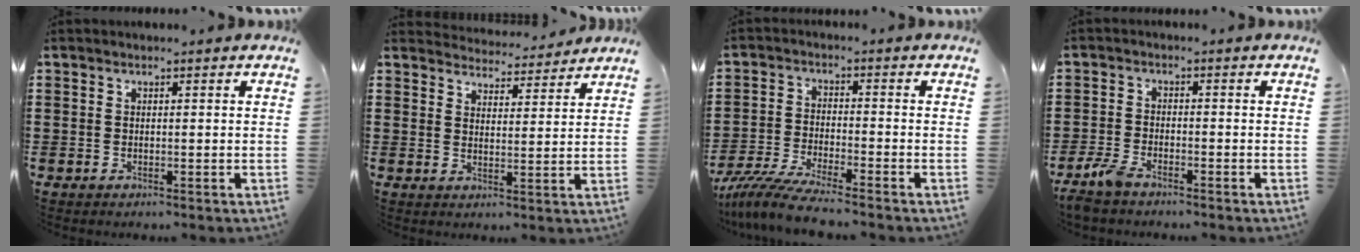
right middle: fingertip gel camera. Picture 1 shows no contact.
{"total": 4.2, "force": [4.1, 0.3, -0.5], "torque": [0.003, -0.032, 0.072]}
{"total": 6.9, "force": [-6.2, -0.1, 3.0], "torque": [-0.076, -0.017, -0.125]}
{"total": 3.5, "force": [-2.8, 1.0, 1.9], "torque": [-0.060, -0.002, -0.063]}